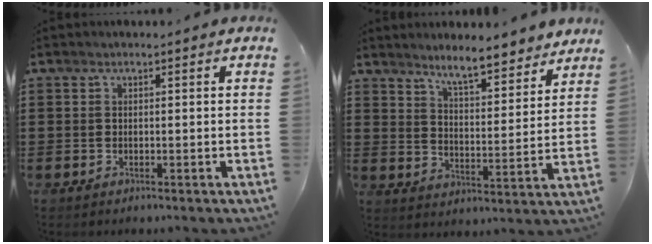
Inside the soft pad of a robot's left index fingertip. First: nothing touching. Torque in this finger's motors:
{"motor_torque": [2.14, 0.00, 0.57, 0.12]}